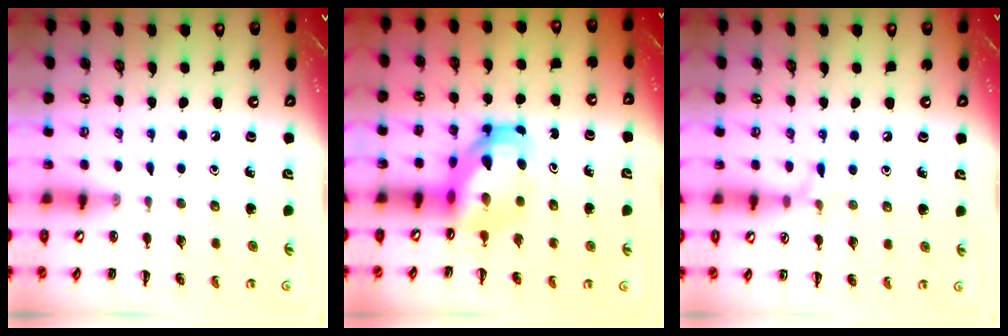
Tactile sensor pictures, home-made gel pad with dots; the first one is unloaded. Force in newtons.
{"total": 5.8, "press": 5.6, "slide": 1.4}
{"total": 5.3, "press": 4.9, "slide": 1.9}